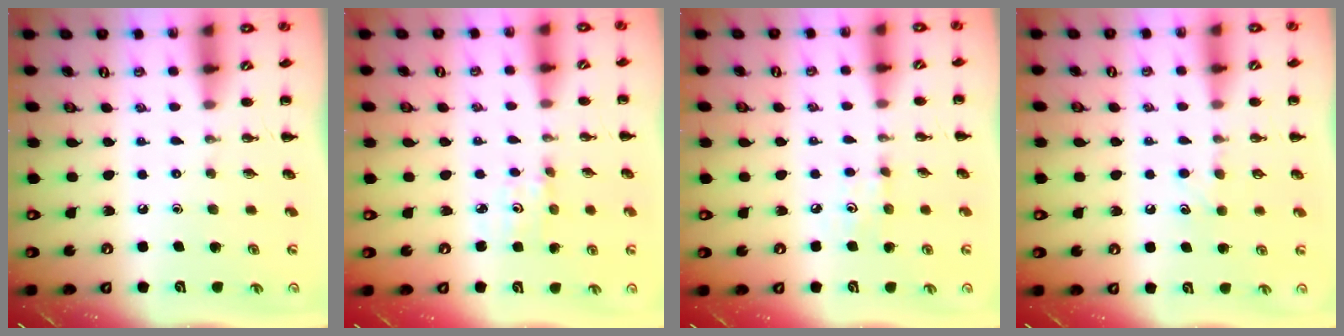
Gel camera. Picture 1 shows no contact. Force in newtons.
{"total": 2.8, "press": 2.7, "slide": 0.8}
{"total": 4.3, "press": 4.1, "slide": 1.4}
{"total": 4.2, "press": 4.0, "slide": 1.4}